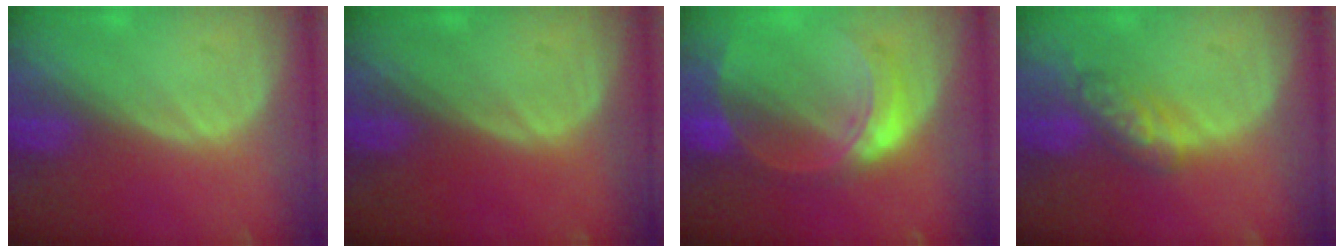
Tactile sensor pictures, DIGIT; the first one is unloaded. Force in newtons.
{"total": 0.0}
{"total": 7.6, "press": 6.6, "slide": 3.7}
{"total": 5.2, "press": 5.1, "slide": 1.3}